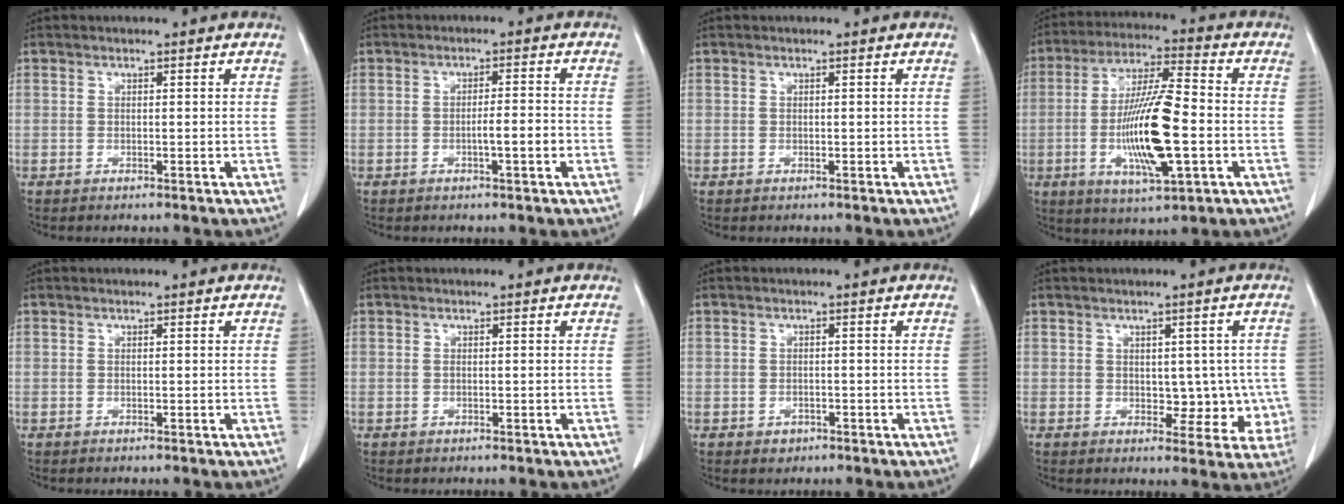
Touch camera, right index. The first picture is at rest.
{"total": 3.2, "force": [-1.0, 0.2, 3.1], "torque": [-0.049, 0.000, -0.017]}
{"total": 0.0}
{"total": 14.9, "force": [-2.9, 2.2, 14.5], "torque": [-0.277, -0.008, -0.049]}
{"total": 0.0}
{"total": 0.0}
{"total": 1.5, "force": [-0.8, 1.1, 0.5], "torque": [-0.007, 0.003, -0.007]}
{"total": 5.8, "force": [-0.1, 3.8, 4.4], "torque": [-0.031, 0.010, 0.009]}